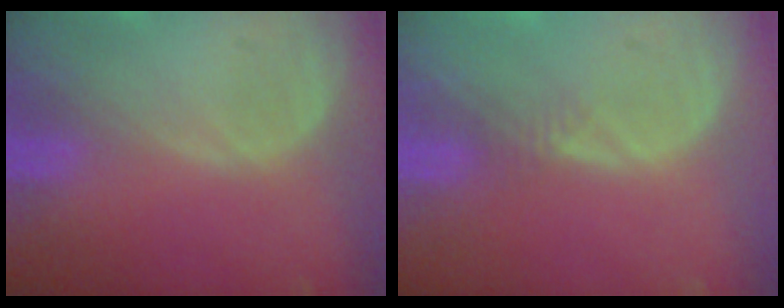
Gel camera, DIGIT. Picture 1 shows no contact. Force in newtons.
{"total": 1.2, "press": 1.0, "slide": 0.6}